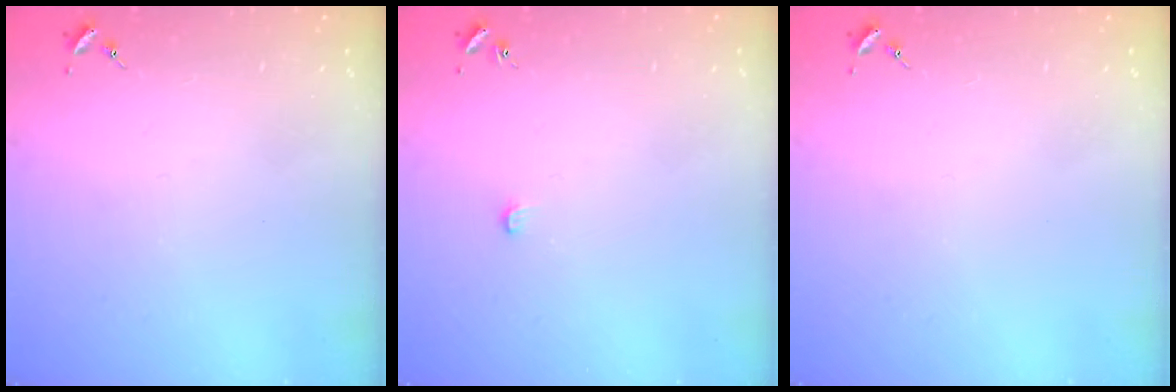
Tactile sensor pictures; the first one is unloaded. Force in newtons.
{"total": 3.8, "press": 3.8, "slide": 0.4}
{"total": 0.0}